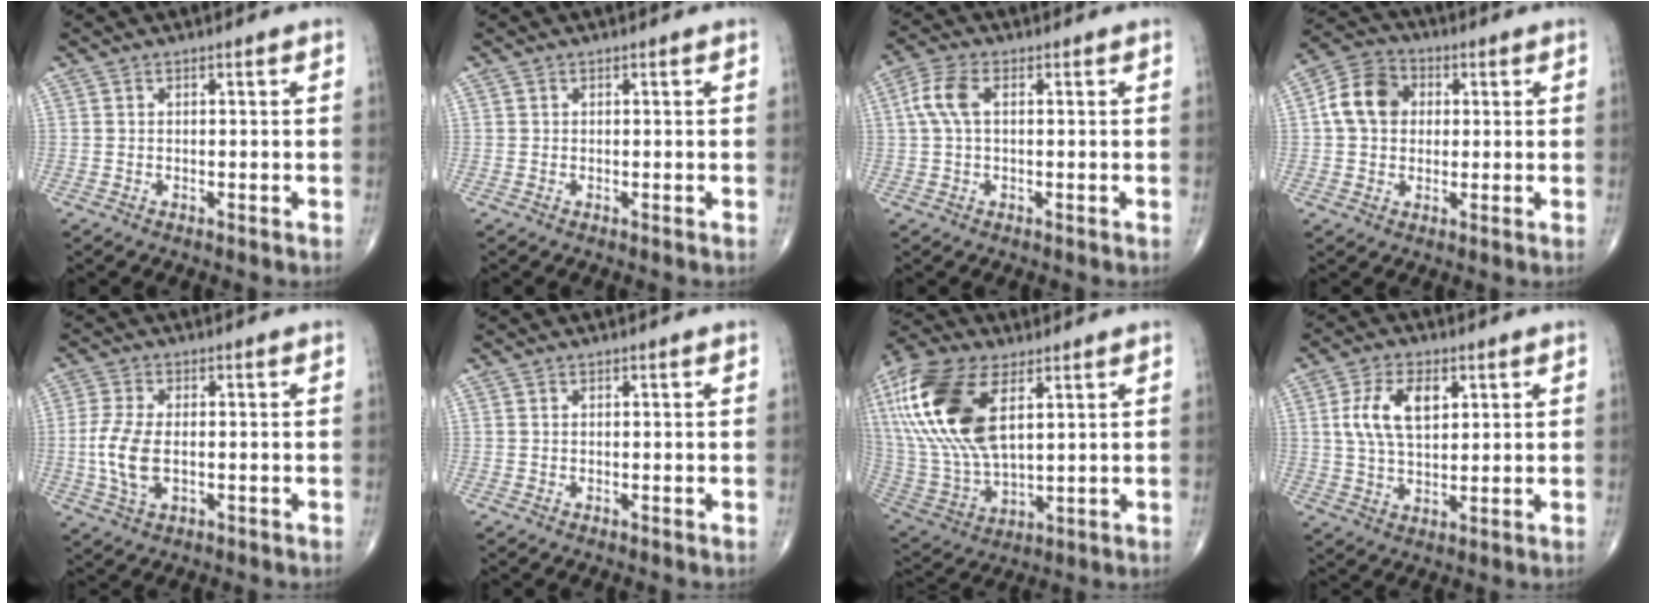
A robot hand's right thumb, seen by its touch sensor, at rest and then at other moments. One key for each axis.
{"total": 0.0}
{"total": 5.7, "fx": 1.0, "fy": 3.0, "fz": 4.8, "tx": -0.122, "ty": 0.018, "tz": 0.017}
{"total": 9.7, "fx": 1.3, "fy": 7.8, "fz": 5.6, "tx": -0.089, "ty": 0.018, "tz": 0.011}
{"total": 8.0, "fx": -0.9, "fy": 4.3, "fz": 6.7, "tx": -0.151, "ty": -0.001, "tz": -0.017}
{"total": 0.0}
{"total": 23.5, "fx": 7.9, "fy": 11.8, "fz": 18.8, "tx": -0.414, "ty": -0.015, "tz": 0.151}
{"total": 10.0, "fx": 2.8, "fy": 5.6, "fz": 7.8, "tx": -0.140, "ty": -0.003, "tz": 0.053}